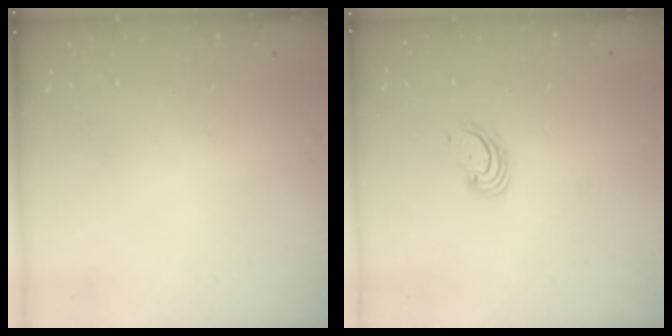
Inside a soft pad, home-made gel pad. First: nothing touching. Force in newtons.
{"total": 2.7, "press": 2.7, "slide": 0.7}